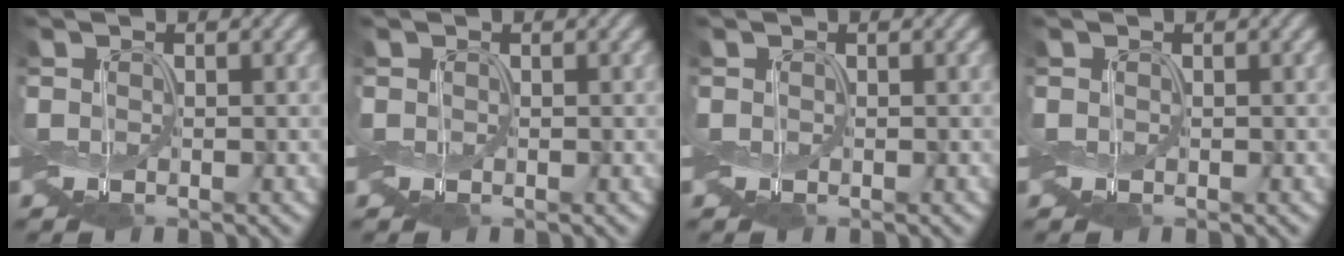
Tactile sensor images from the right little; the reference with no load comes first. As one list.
[{"total": 0.0}, {"total": 0.0}, {"total": 0.0}]